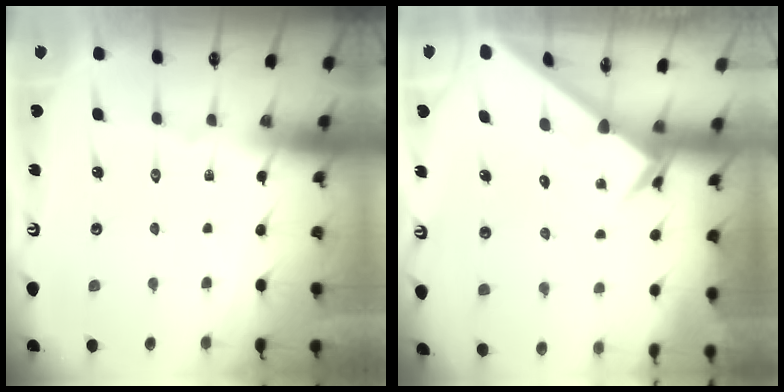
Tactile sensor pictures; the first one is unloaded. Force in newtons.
{"total": 2.9, "press": 2.9, "slide": 0.1}